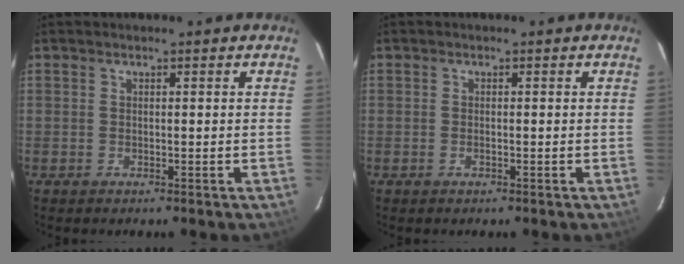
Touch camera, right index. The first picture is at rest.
{"total": 0.6, "force": [-0.2, 0.2, 0.5], "torque": [-0.010, 0.000, -0.004]}